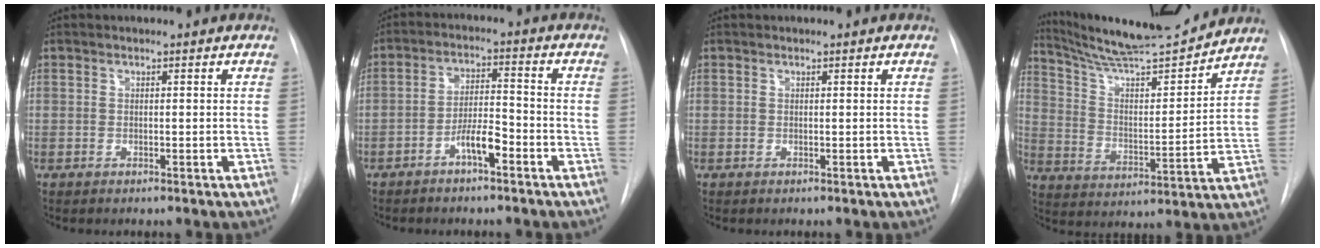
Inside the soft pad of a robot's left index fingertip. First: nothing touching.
{"total": 5.9, "force": [-4.7, 0.8, 3.5], "torque": [-0.069, 0.008, -0.079]}
{"total": 0.0}
{"total": 15.1, "force": [14.3, 0.1, 4.8], "torque": [-0.087, -0.021, 0.232]}